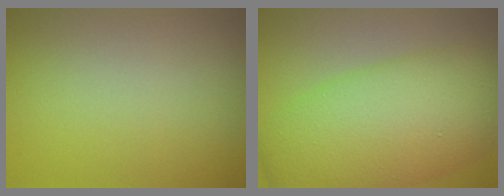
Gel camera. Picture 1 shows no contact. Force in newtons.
{"total": 10.9, "press": 10.9, "slide": 0.1}